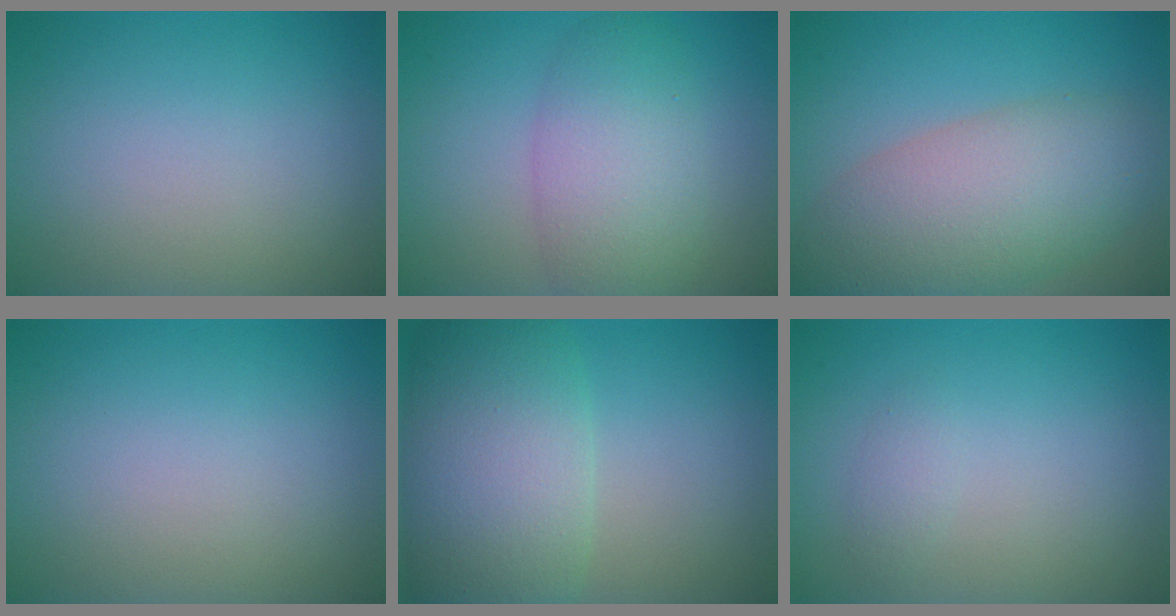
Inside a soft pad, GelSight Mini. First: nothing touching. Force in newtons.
{"total": 5.7, "press": 5.7, "slide": 0.3}
{"total": 8.3, "press": 8.3, "slide": 0.3}
{"total": 0.0}
{"total": 9.6, "press": 9.6, "slide": 0.7}
{"total": 0.9, "press": 0.9, "slide": 0.0}